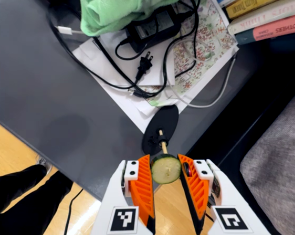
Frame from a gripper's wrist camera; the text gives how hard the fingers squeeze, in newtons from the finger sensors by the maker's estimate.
{"total": 8.5, "left": 8.5, "right": 8.6}